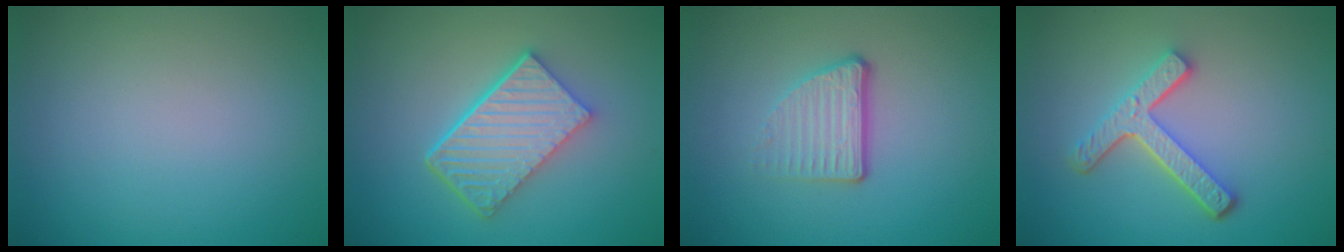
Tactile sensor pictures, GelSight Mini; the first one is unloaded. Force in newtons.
{"total": 6.0, "press": 4.3, "slide": 4.2}
{"total": 3.4, "press": 2.2, "slide": 2.6}
{"total": 4.3, "press": 3.3, "slide": 2.7}